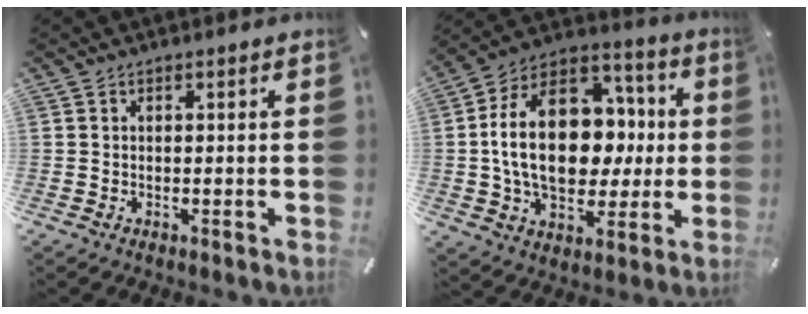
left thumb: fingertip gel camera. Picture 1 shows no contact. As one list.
[{"total": 21.9, "force": [0.1, 15.6, 15.4], "torque": [-0.288, 0.014, 0.006]}]